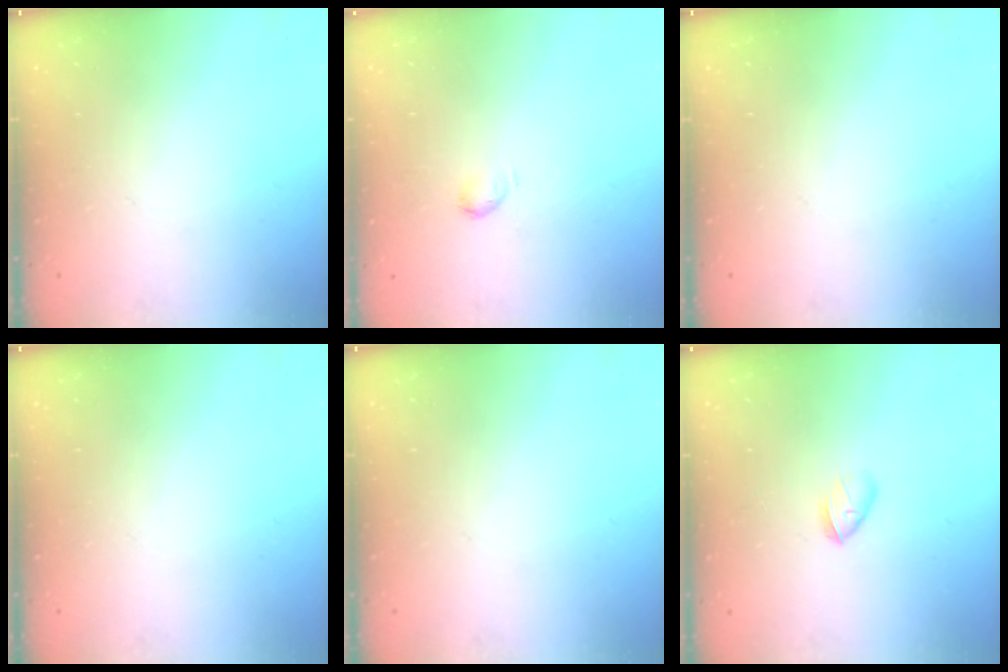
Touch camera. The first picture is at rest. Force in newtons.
{"total": 2.8, "press": 2.8, "slide": 0.5}
{"total": 0.0}
{"total": 0.0}
{"total": 0.0}
{"total": 3.7, "press": 3.6, "slide": 1.0}